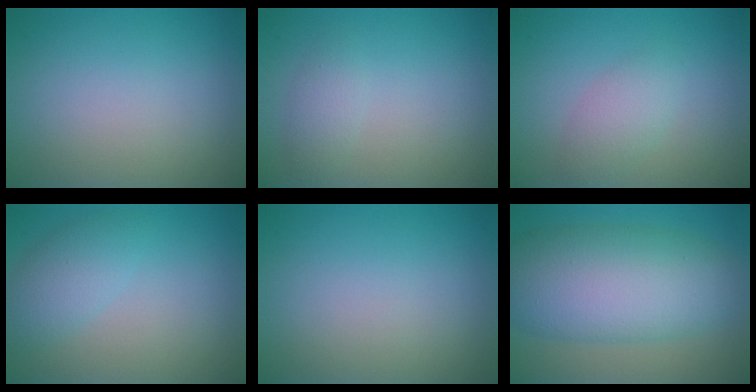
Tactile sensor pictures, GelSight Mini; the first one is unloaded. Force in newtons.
{"total": 1.5, "press": 1.5, "slide": 0.1}
{"total": 2.2, "press": 2.2, "slide": 0.0}
{"total": 2.8, "press": 2.8, "slide": 0.1}
{"total": 0.0}
{"total": 10.2, "press": 10.2, "slide": 0.1}